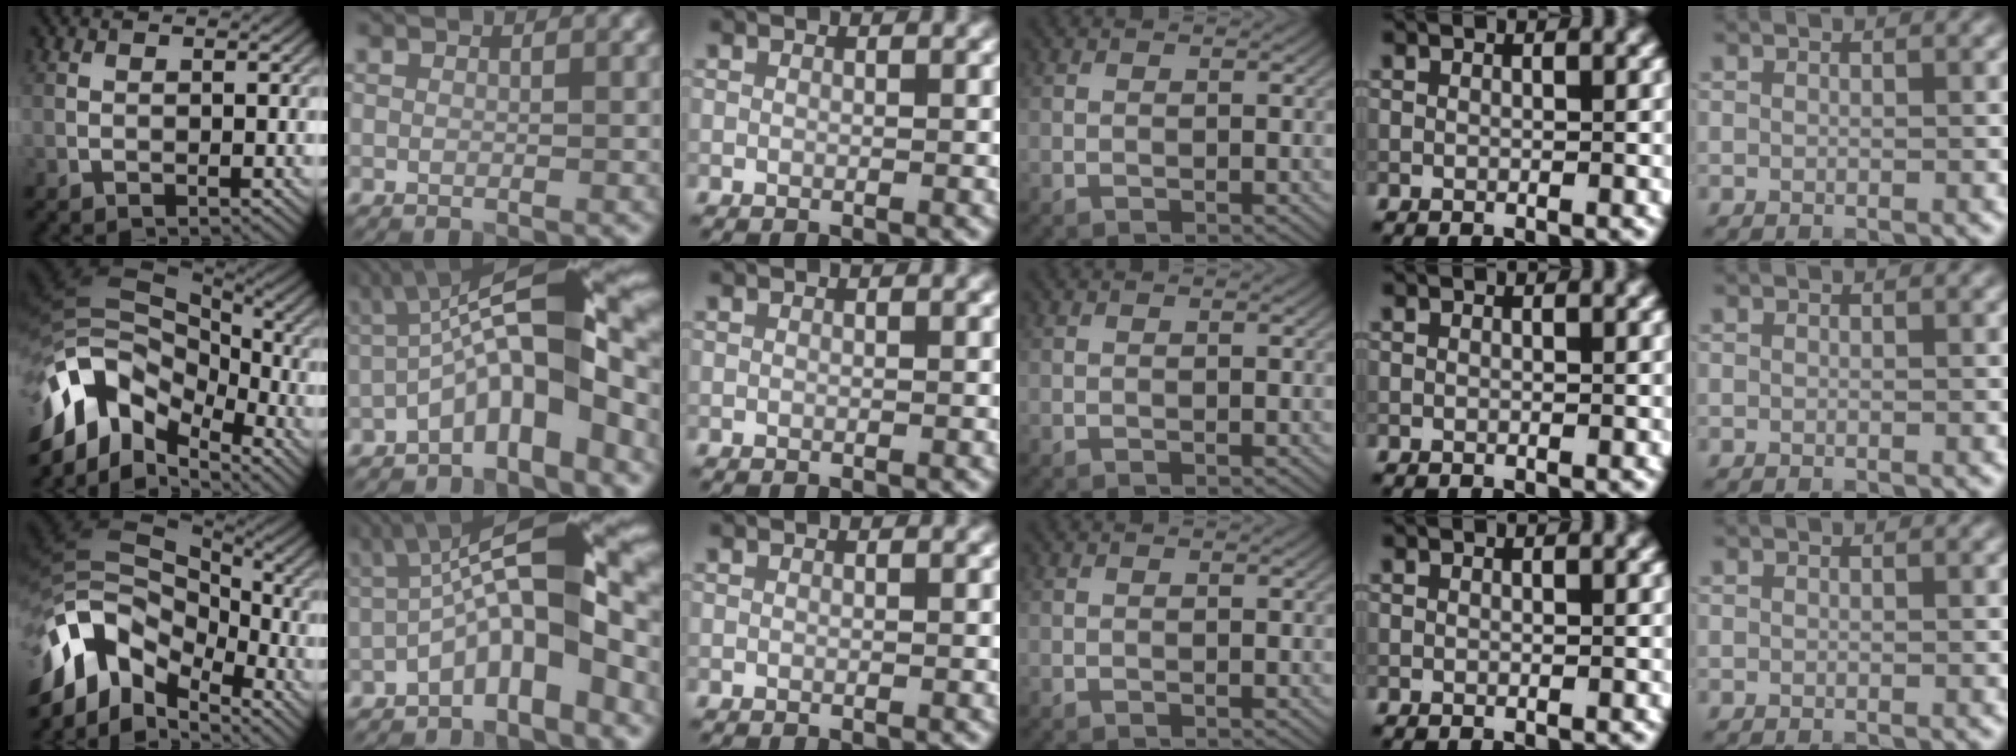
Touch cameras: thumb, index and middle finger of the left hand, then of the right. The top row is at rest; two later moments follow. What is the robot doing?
{"motion": "lift_and_place", "object": "coin"}